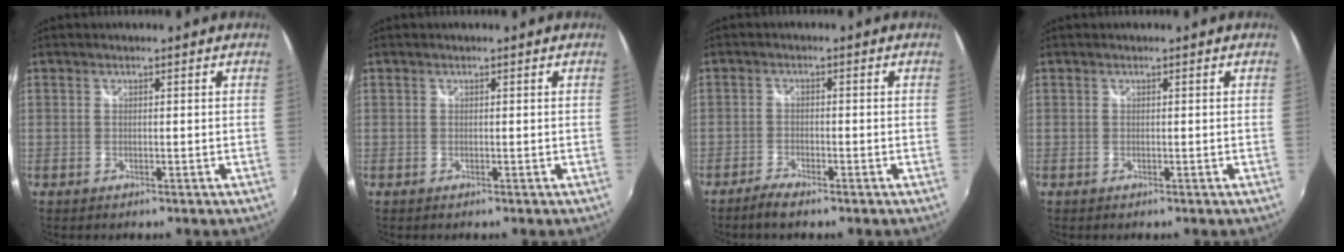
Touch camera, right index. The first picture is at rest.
{"total": 0.0}
{"total": 3.0, "force": [-2.5, 0.5, 1.5], "torque": [-0.050, -0.001, -0.053]}
{"total": 0.0}